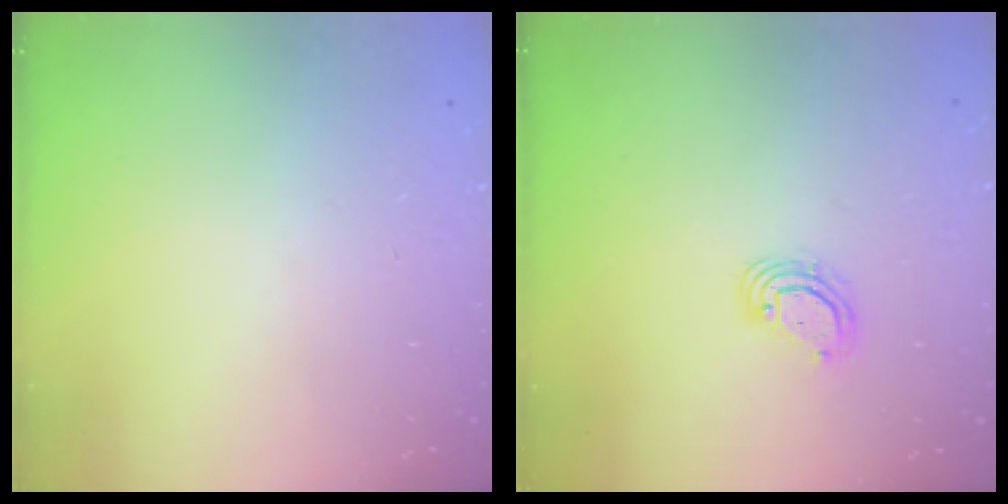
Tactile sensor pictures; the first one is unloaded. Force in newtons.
{"total": 4.1, "press": 4.1, "slide": 0.4}